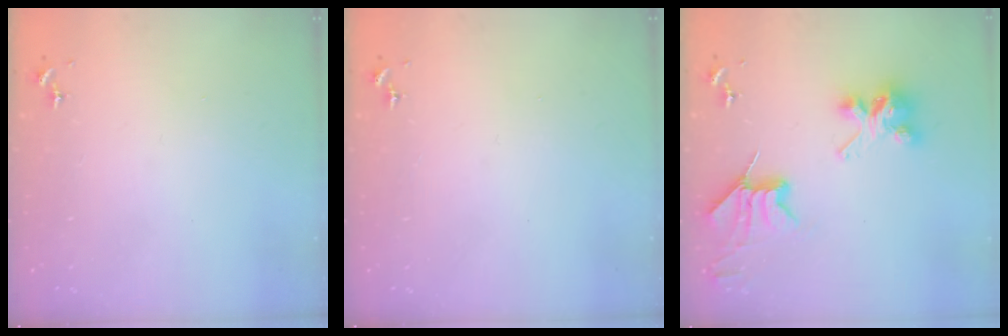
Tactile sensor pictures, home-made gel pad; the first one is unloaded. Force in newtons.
{"total": 0.0}
{"total": 10.1, "press": 10.1, "slide": 0.4}